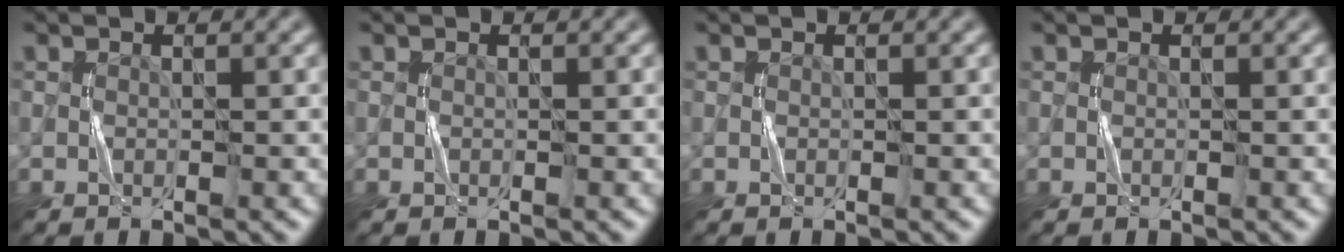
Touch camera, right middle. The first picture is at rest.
{"total": 0.0}
{"total": 0.0}
{"total": 0.0}